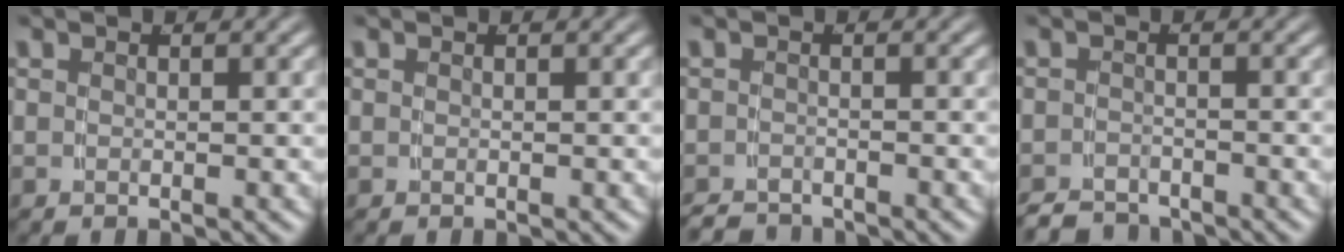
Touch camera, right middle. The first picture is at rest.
{"total": 0.0}
{"total": 2.5, "force": [-2.5, 0.1, -0.1], "torque": [0.006, -0.016, -0.037]}
{"total": 3.3, "force": [-3.3, 0.6, 0.2], "torque": [0.006, -0.016, -0.052]}